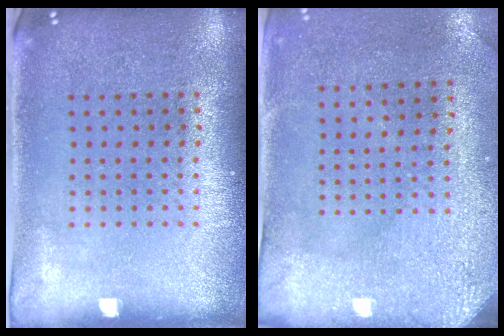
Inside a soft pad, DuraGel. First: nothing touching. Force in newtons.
{"total": 3.0, "press": 2.4, "slide": 1.7}